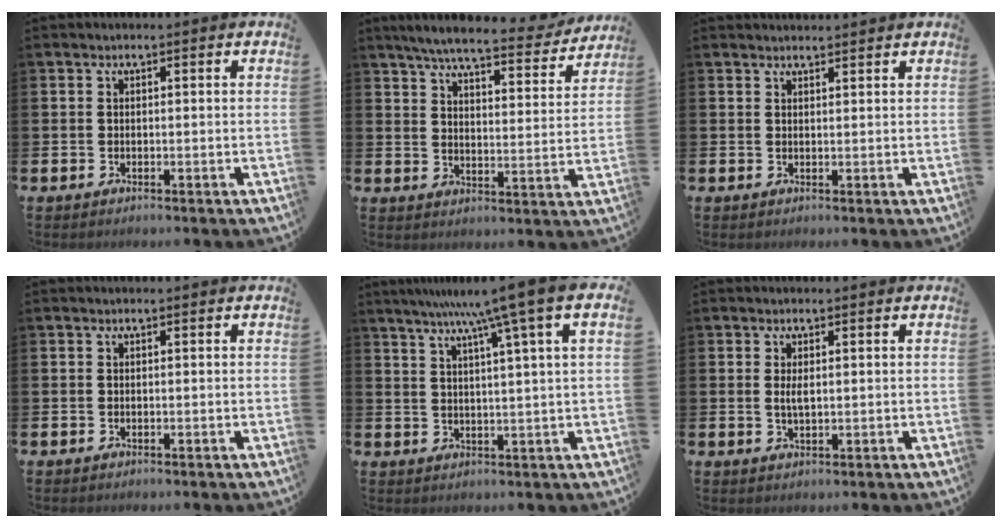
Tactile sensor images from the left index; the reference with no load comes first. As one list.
[{"total": 6.5, "force": [6.0, 0.8, 2.5], "torque": [-0.061, -0.038, 0.097]}, {"total": 1.6, "force": [1.6, 0.1, 0.0], "torque": [0.013, -0.010, 0.027]}, {"total": 0.0}, {"total": 7.7, "force": [5.1, -1.1, 5.7], "torque": [-0.115, -0.020, 0.080]}, {"total": 1.8, "force": [0.4, 0.6, 1.7], "torque": [-0.034, 0.002, 0.006]}]